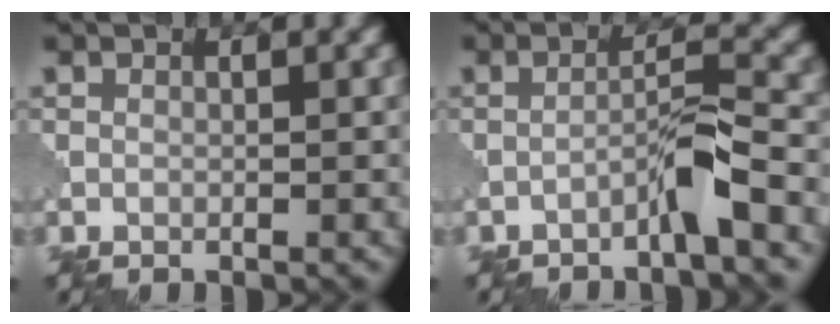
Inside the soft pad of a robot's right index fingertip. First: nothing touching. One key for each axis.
{"total": 3.1, "fx": -1.9, "fy": -0.1, "fz": 2.5, "tx": -0.045, "ty": 0.016, "tz": -0.042}